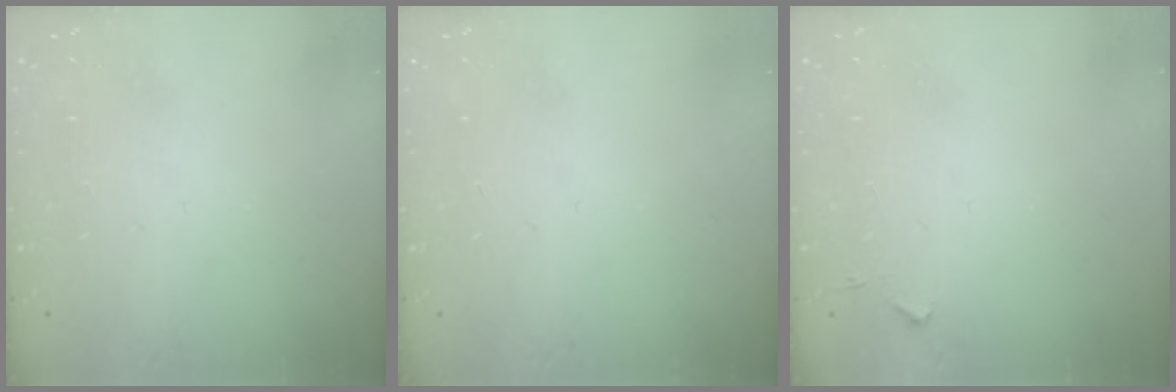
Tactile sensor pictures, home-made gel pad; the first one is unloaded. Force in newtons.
{"total": 0.0}
{"total": 3.1, "press": 3.1, "slide": 0.5}